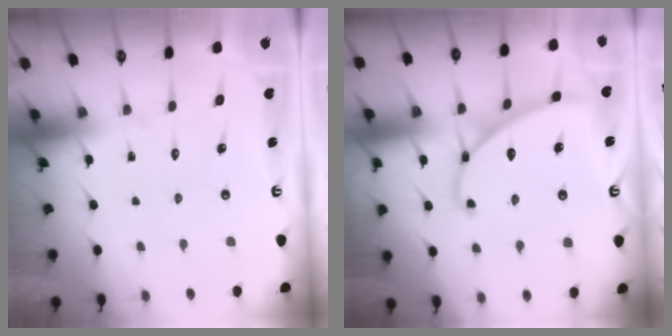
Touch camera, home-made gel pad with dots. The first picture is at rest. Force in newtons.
{"total": 8.0, "press": 8.0, "slide": 0.6}